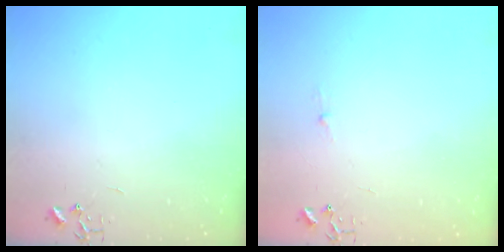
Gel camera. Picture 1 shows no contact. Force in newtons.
{"total": 2.6, "press": 2.5, "slide": 0.4}